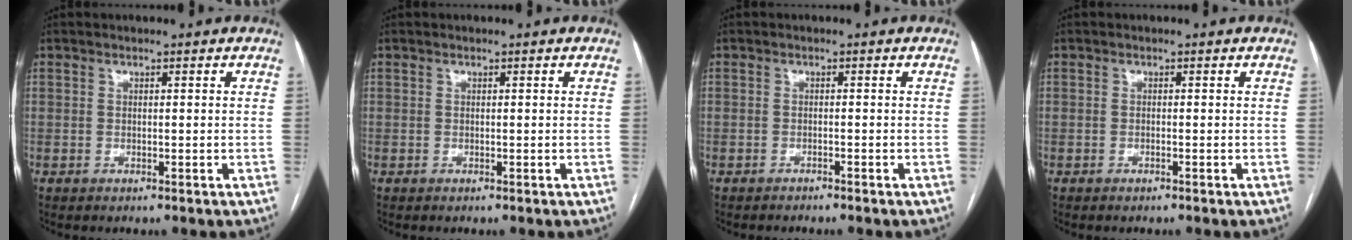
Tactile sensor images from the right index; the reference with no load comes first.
{"total": 0.0}
{"total": 1.0, "force": [-0.9, 0.0, 0.3], "torque": [-0.007, 0.000, -0.013]}
{"total": 0.0}